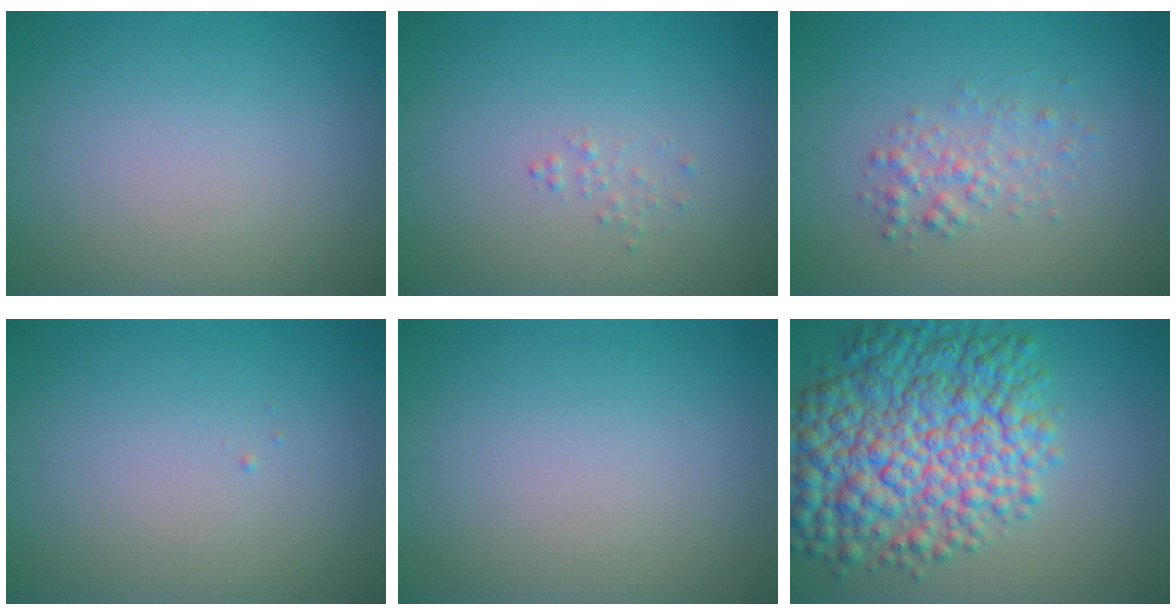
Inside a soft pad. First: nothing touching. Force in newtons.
{"total": 0.7, "press": 0.7, "slide": 0.1}
{"total": 2.0, "press": 2.0, "slide": 0.1}
{"total": 0.0}
{"total": 0.0}
{"total": 11.2, "press": 11.2, "slide": 0.3}